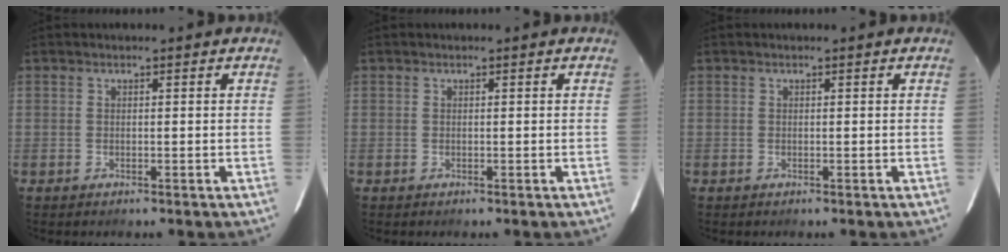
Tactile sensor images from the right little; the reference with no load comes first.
{"total": 0.0}
{"total": 0.0}